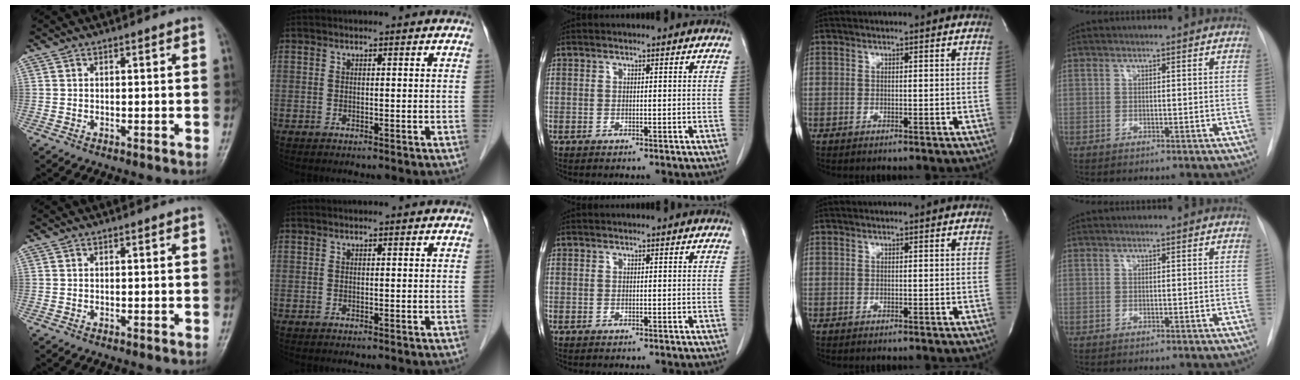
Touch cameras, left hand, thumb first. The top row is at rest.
{}